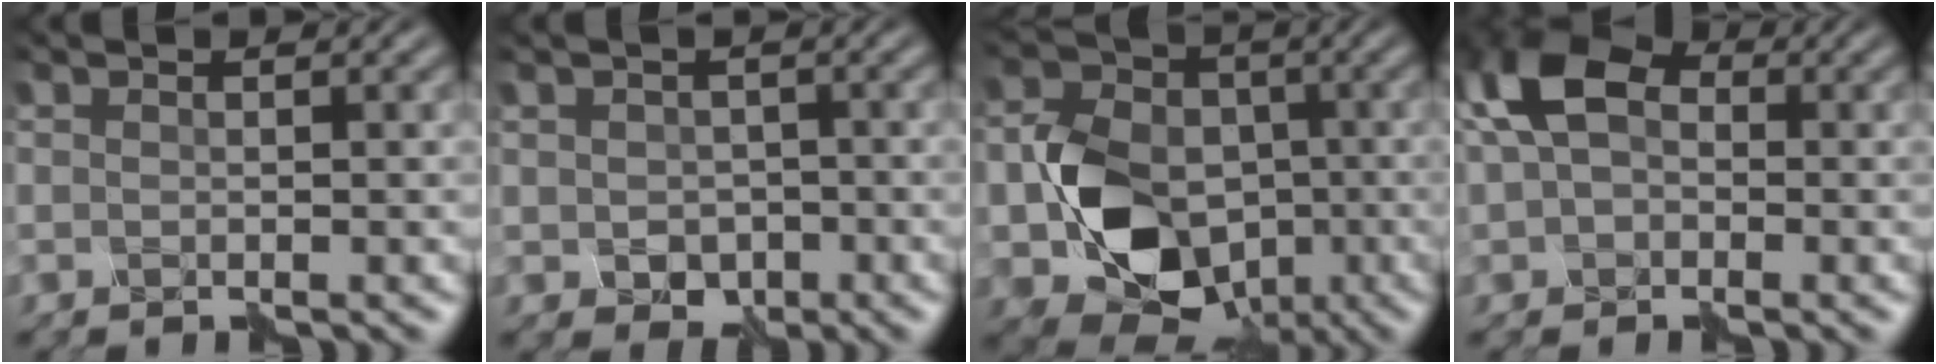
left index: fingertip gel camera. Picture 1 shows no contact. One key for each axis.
{"total": 2.0, "fx": -0.8, "fy": 1.5, "fz": 1.0, "tx": -0.020, "ty": 0.000, "tz": -0.007}
{"total": 8.8, "fx": -2.7, "fy": 7.0, "fz": 4.7, "tx": -0.088, "ty": 0.002, "tz": -0.052}
{"total": 6.9, "fx": 1.4, "fy": 4.9, "fz": 4.7, "tx": -0.101, "ty": 0.035, "tz": 0.015}